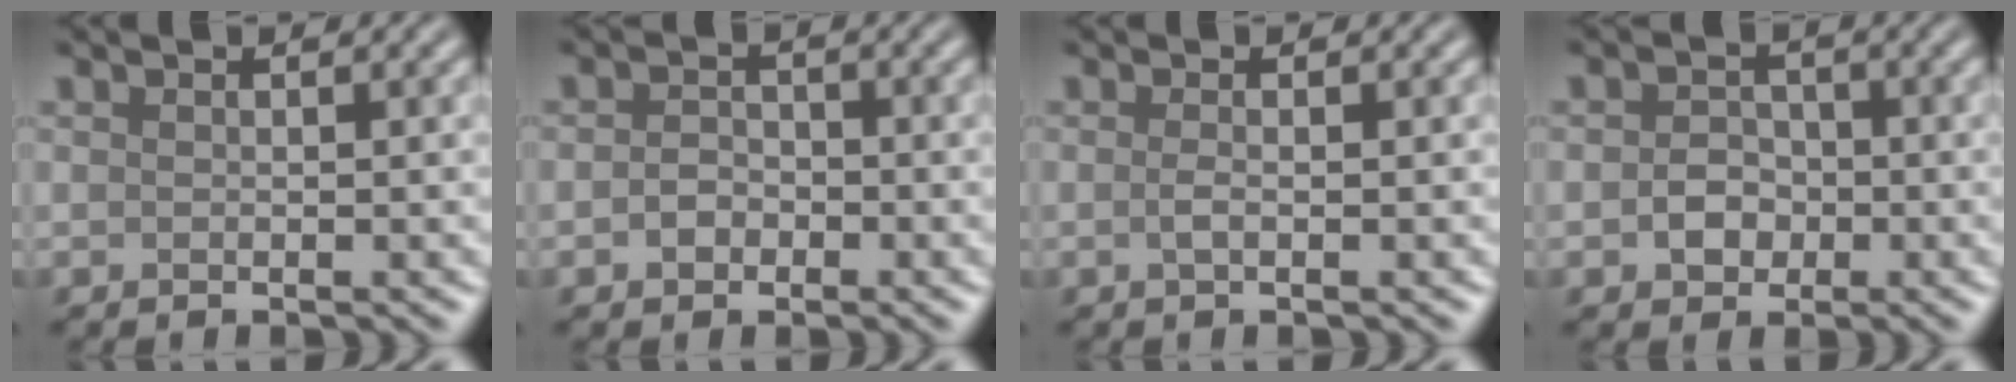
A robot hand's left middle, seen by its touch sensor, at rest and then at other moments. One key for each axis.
{"total": 1.8, "fx": -0.6, "fy": 1.5, "fz": 0.8, "tx": -0.016, "ty": 0.000, "tz": -0.018}
{"total": 1.0, "fx": -0.2, "fy": 0.3, "fz": 0.9, "tx": -0.020, "ty": -0.001, "tz": -0.006}
{"total": 2.4, "fx": -0.6, "fy": 2.0, "fz": 1.1, "tx": -0.015, "ty": -0.001, "tz": -0.015}